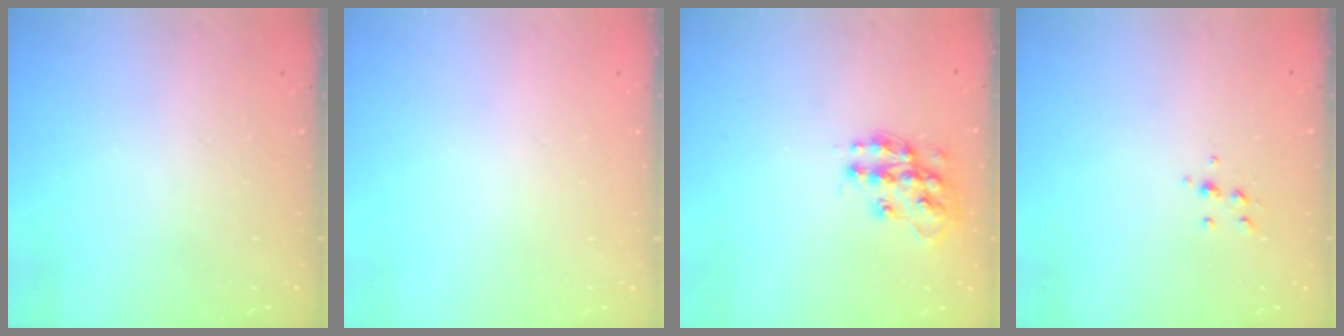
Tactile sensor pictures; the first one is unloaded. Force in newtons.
{"total": 0.0}
{"total": 13.3, "press": 13.3, "slide": 0.7}
{"total": 5.4, "press": 5.4, "slide": 0.5}